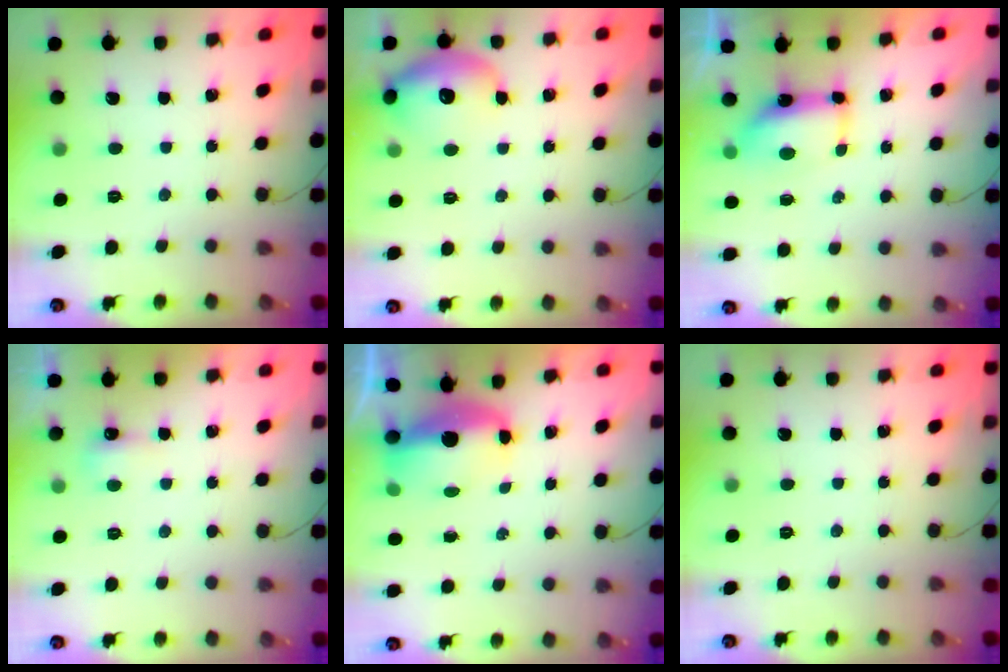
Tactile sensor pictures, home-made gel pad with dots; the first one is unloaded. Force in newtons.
{"total": 13.3, "press": 13.2, "slide": 1.8}
{"total": 7.3, "press": 7.3, "slide": 0.7}
{"total": 4.2, "press": 4.0, "slide": 1.0}
{"total": 9.0, "press": 7.7, "slide": 4.7}
{"total": 0.0}